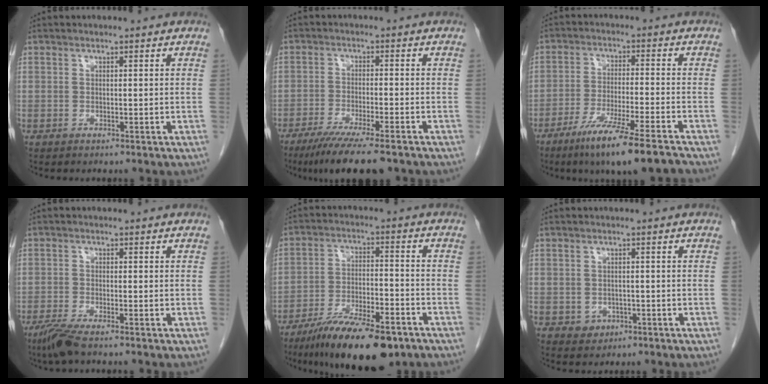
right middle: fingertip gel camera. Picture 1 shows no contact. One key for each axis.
{"total": 10.4, "fx": -8.0, "fy": 0.8, "fz": 6.7, "tx": -0.103, "ty": -0.024, "tz": -0.123}
{"total": 12.0, "fx": -8.8, "fy": -0.5, "fz": 8.1, "tx": -0.134, "ty": -0.036, "tz": -0.147}
{"total": 3.6, "fx": -2.7, "fy": 0.1, "fz": 2.4, "tx": -0.054, "ty": -0.011, "tz": -0.057}
{"total": 15.6, "fx": -11.1, "fy": 3.9, "fz": 10.3, "tx": -0.167, "ty": -0.020, "tz": -0.187}
{"total": 2.1, "fx": -0.8, "fy": 1.8, "fz": 0.6, "tx": -0.010, "ty": 0.003, "tz": -0.004}